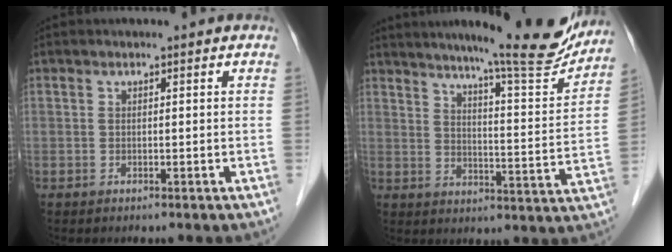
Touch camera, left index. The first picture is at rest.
{"total": 17.0, "force": [15.1, 0.2, 7.7], "torque": [-0.105, -0.037, 0.196]}